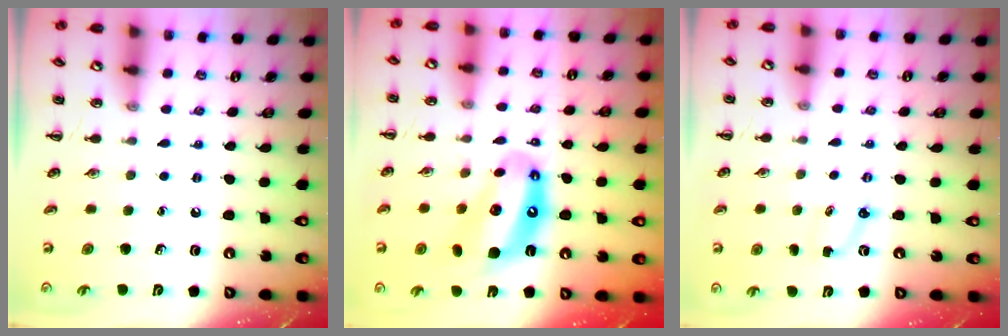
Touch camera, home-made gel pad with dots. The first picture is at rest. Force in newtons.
{"total": 13.0, "press": 12.4, "slide": 3.9}
{"total": 2.8, "press": 2.7, "slide": 0.7}